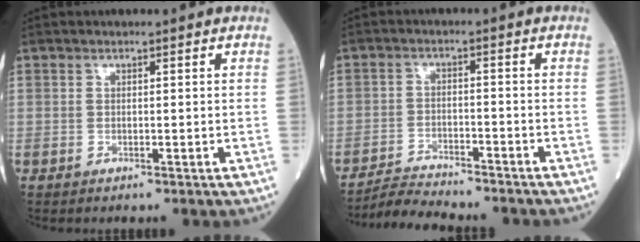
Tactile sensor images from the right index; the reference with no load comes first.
{"total": 6.4, "force": [-6.3, 0.0, 1.2], "torque": [-0.023, -0.010, -0.105]}